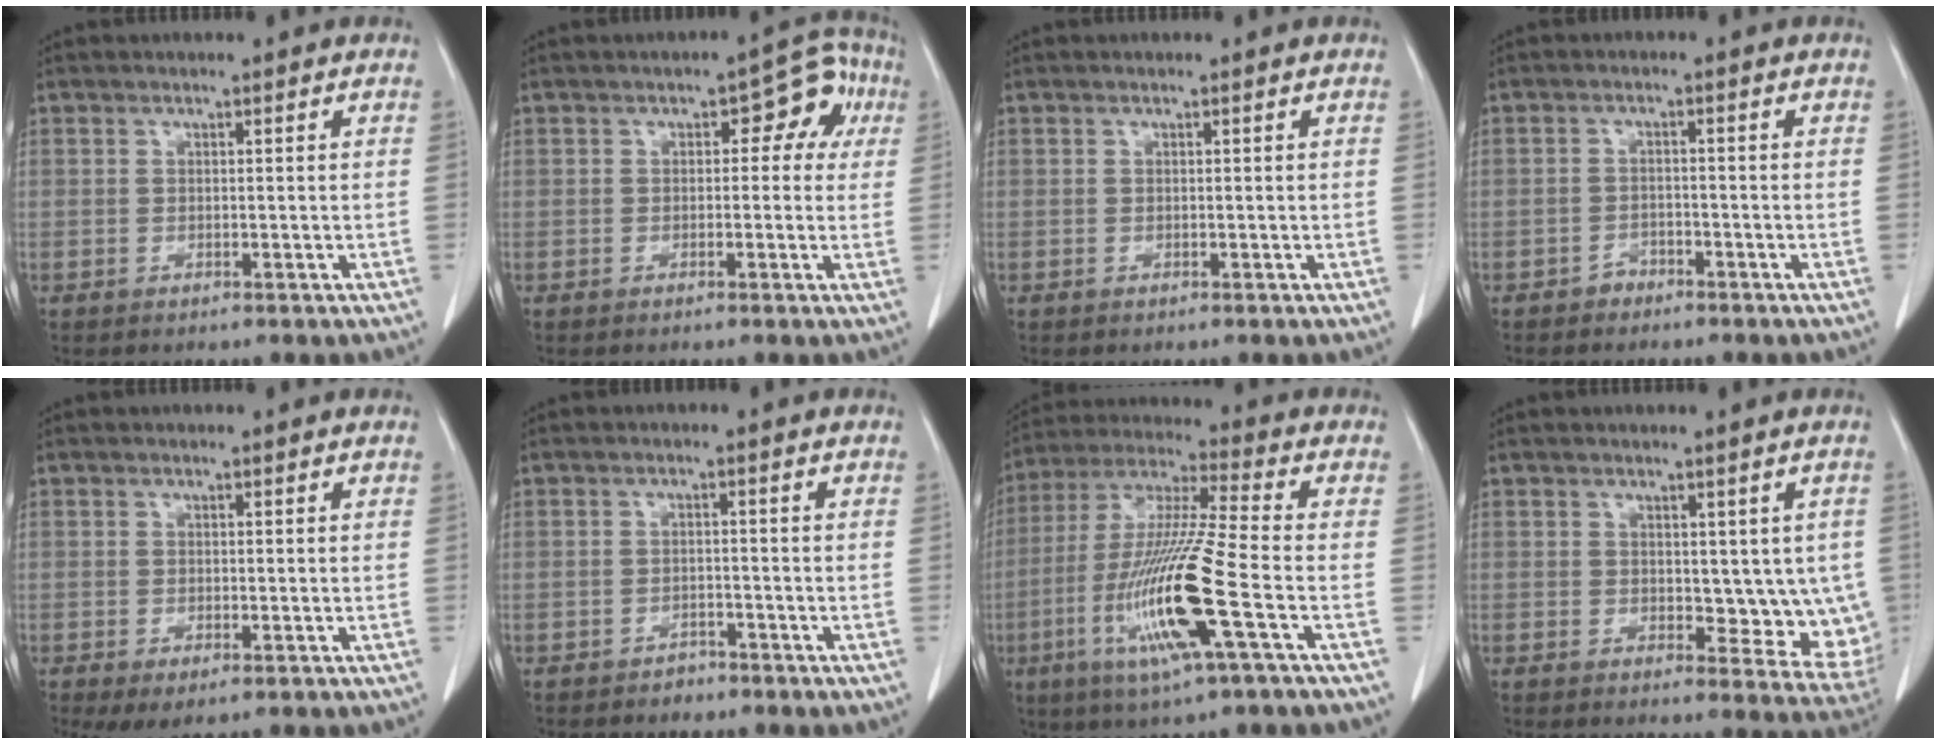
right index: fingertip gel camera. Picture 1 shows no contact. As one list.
[{"total": 6.3, "force": [1.2, 3.5, 5.2], "torque": [-0.044, 0.037, 0.008]}, {"total": 0.0}, {"total": 1.8, "force": [-1.5, 0.9, 0.1], "torque": [-0.001, 0.006, -0.023]}, {"total": 2.9, "force": [-1.4, 1.1, 2.3], "torque": [-0.033, -0.004, -0.012]}, {"total": 2.0, "force": [-1.7, 1.0, 0.3], "torque": [-0.005, 0.005, -0.023]}, {"total": 16.3, "force": [-5.2, -0.2, 15.4], "torque": [-0.321, -0.019, -0.101]}, {"total": 8.0, "force": [0.5, 4.7, 6.4], "torque": [-0.053, -0.010, 0.016]}]